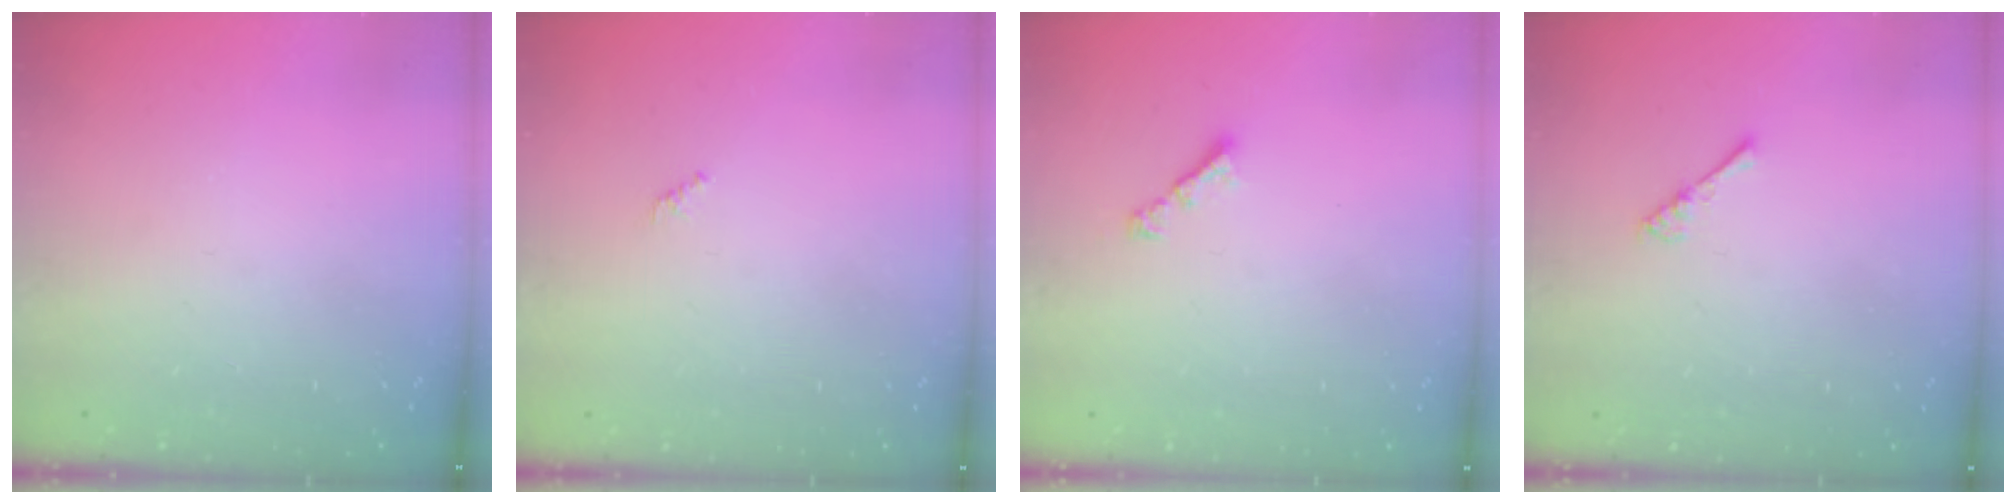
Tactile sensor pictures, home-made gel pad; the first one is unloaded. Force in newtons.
{"total": 0.7, "press": 0.7, "slide": 0.3}
{"total": 2.8, "press": 2.8, "slide": 0.7}
{"total": 1.8, "press": 1.7, "slide": 0.4}